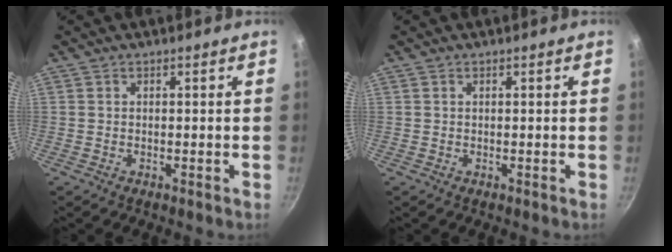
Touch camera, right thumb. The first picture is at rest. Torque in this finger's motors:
{"motor_torque": [-0.26, 0.12, -0.25, 0.22, 0.03]}